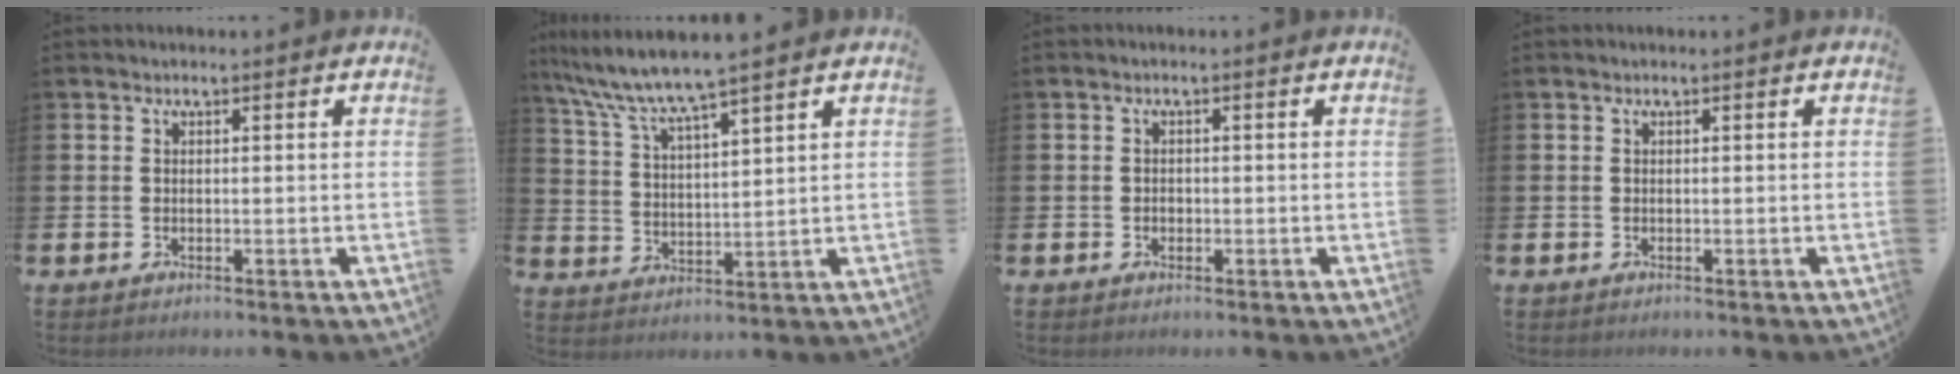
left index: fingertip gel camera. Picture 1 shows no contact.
{"total": 7.3, "force": [6.6, -0.1, 3.0], "torque": [-0.083, -0.032, 0.114]}
{"total": 0.8, "force": [-0.2, 0.7, 0.3], "torque": [-0.002, 0.002, -0.006]}
{"total": 0.0}